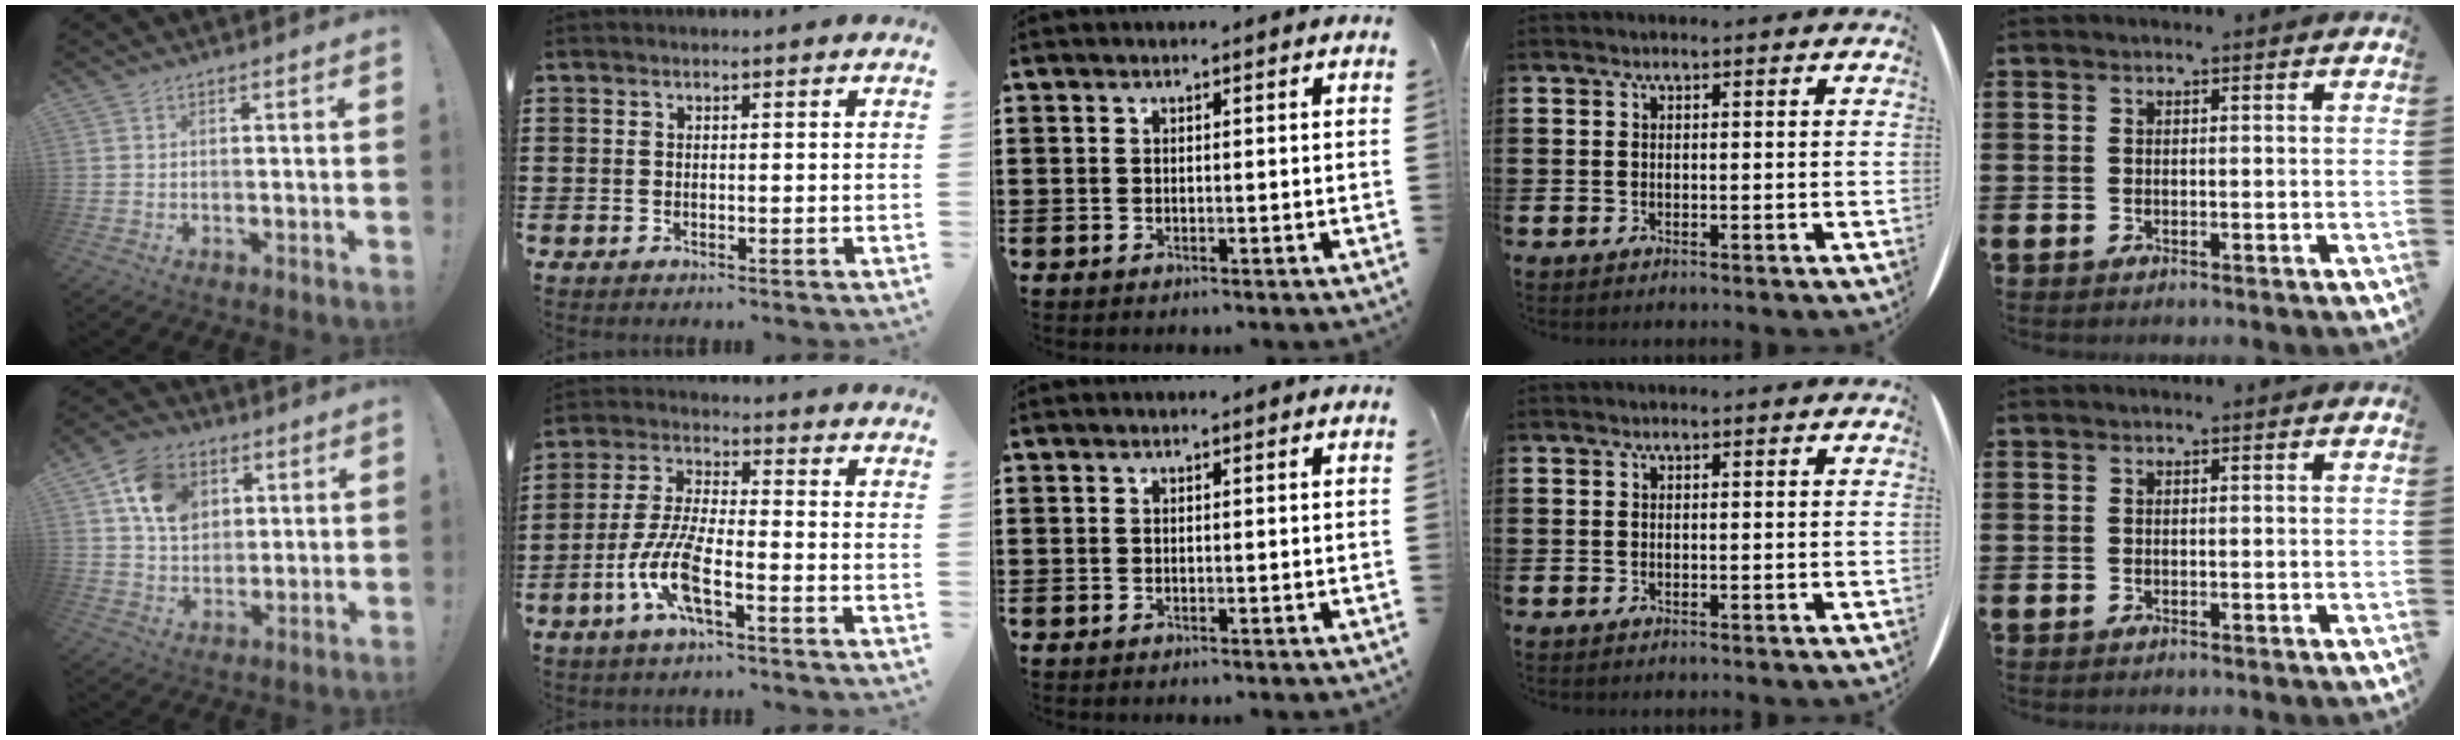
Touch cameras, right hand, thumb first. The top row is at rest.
{"thumb": {"total": 12.7, "force": [5.0, 9.8, 6.4], "torque": [-0.105, -0.004, 0.101]}, "index": {"total": 8.5, "force": [-3.8, 2.1, 7.3], "torque": [-0.172, -0.010, -0.078]}}